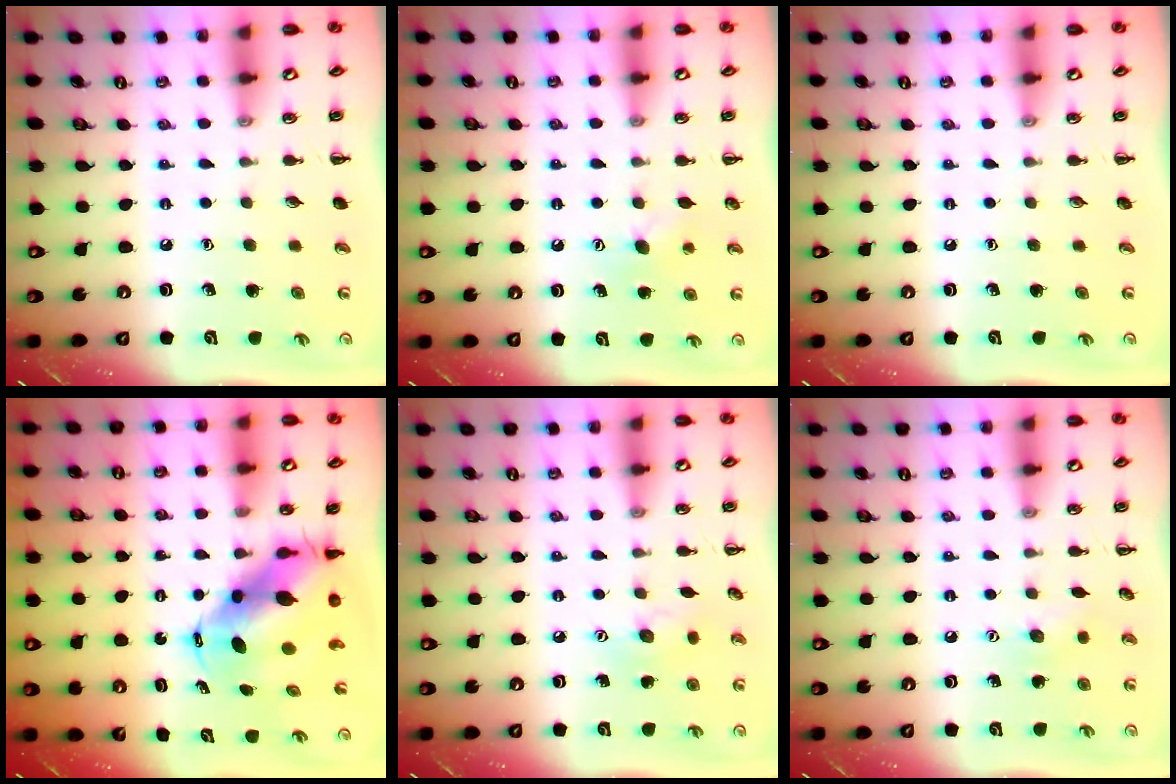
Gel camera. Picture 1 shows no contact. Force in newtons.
{"total": 6.5, "press": 6.3, "slide": 1.5}
{"total": 0.0}
{"total": 9.0, "press": 8.7, "slide": 2.4}
{"total": 6.7, "press": 6.6, "slide": 1.2}
{"total": 4.8, "press": 4.6, "slide": 1.1}